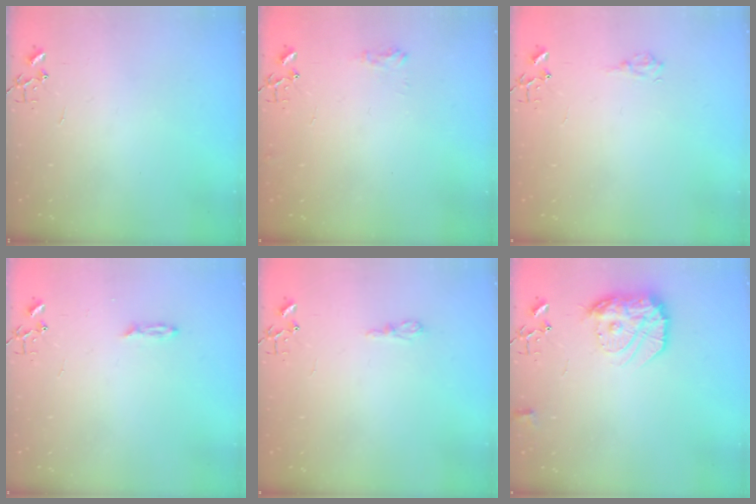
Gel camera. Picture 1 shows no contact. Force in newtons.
{"total": 6.3, "press": 6.2, "slide": 0.9}
{"total": 7.0, "press": 6.9, "slide": 0.6}
{"total": 2.2, "press": 2.2, "slide": 0.4}
{"total": 5.9, "press": 5.8, "slide": 0.7}
{"total": 16.4, "press": 16.3, "slide": 1.3}